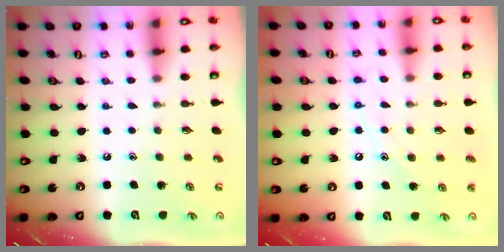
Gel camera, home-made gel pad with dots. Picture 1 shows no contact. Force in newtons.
{"total": 8.2, "press": 8.2, "slide": 0.8}